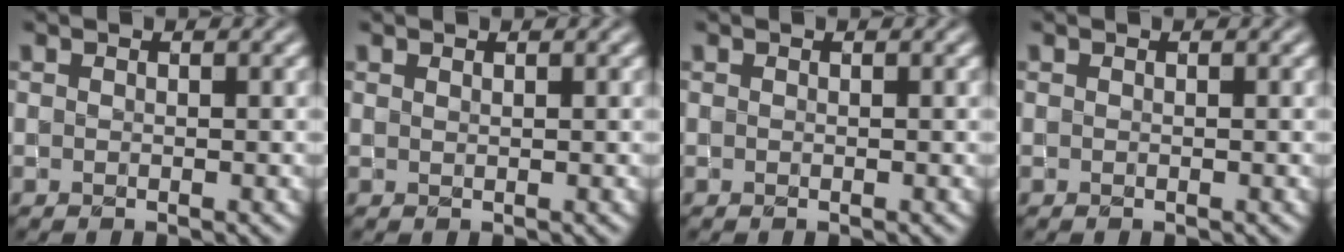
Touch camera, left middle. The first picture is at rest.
{"total": 0.0}
{"total": 0.0}
{"total": 0.0}